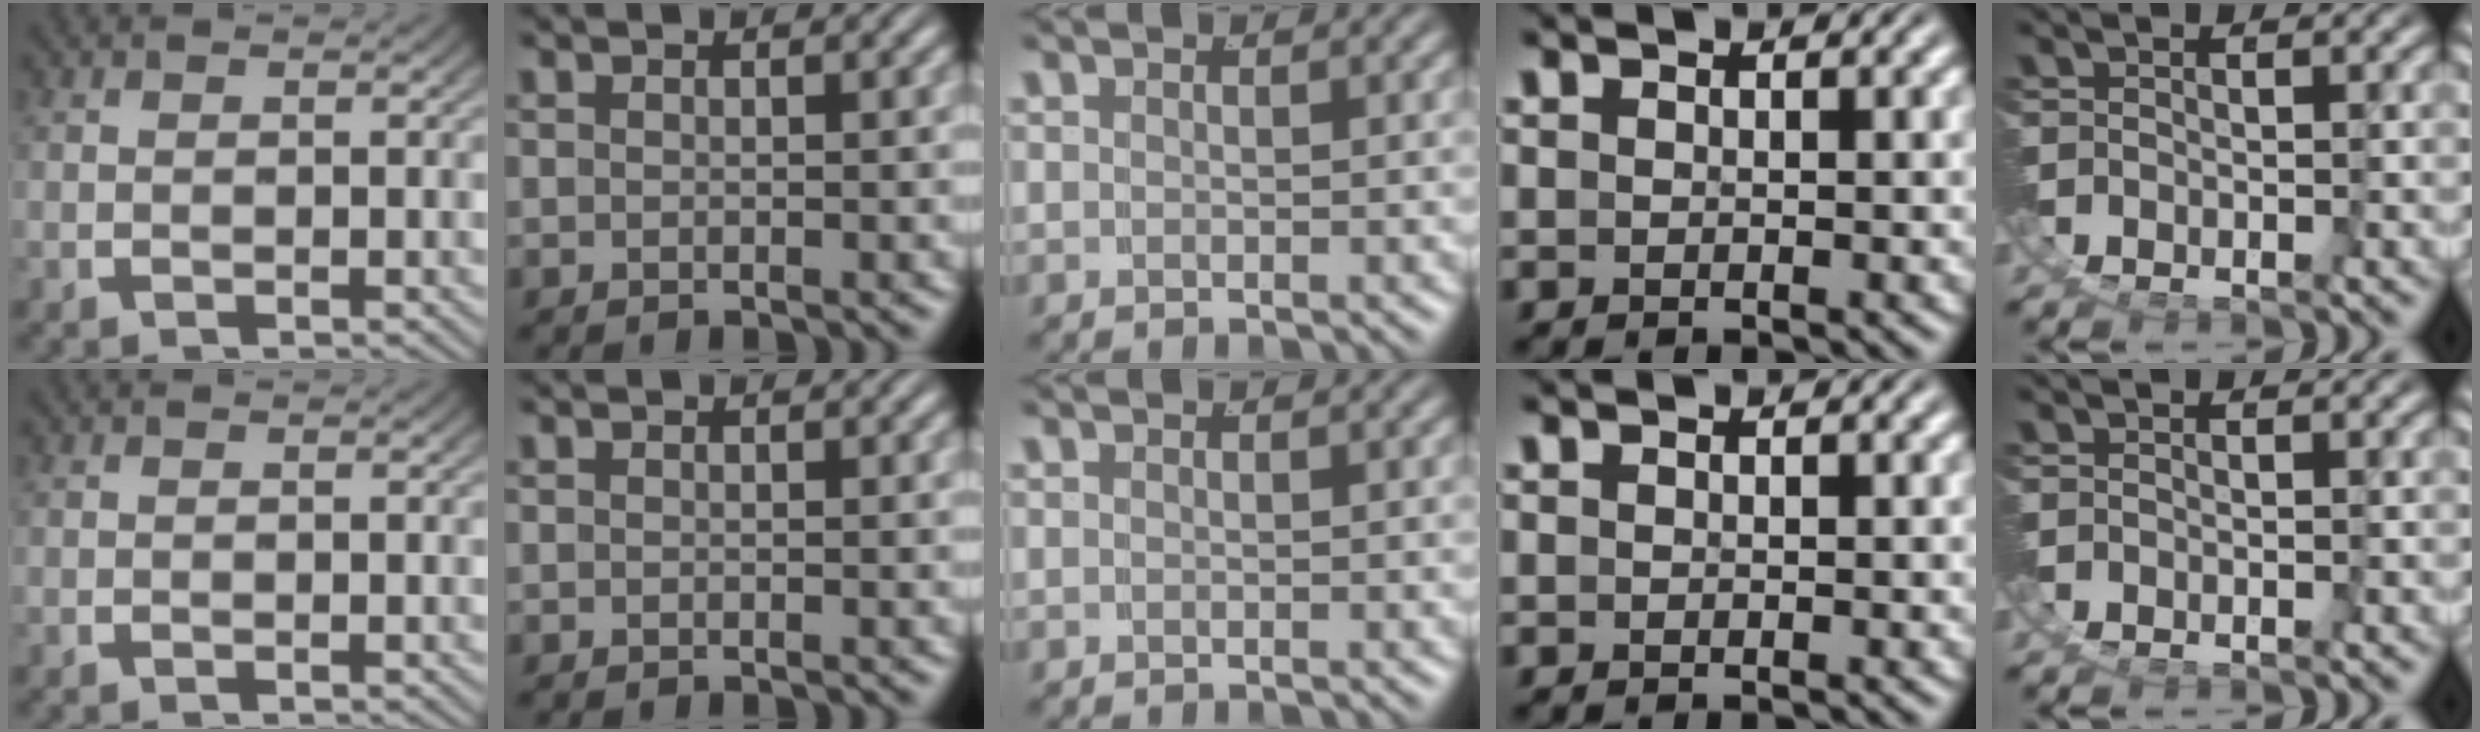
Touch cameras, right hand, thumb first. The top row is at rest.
{}